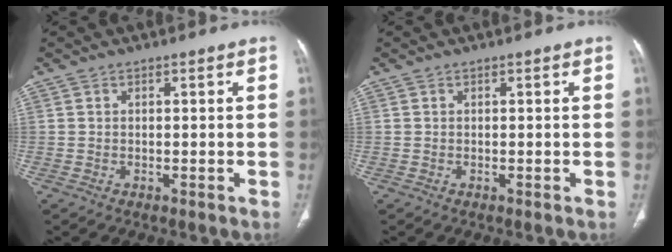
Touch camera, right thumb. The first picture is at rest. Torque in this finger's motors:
{"motor_torque": [0.01, 0.01, -0.18, 0.18, 0.01]}